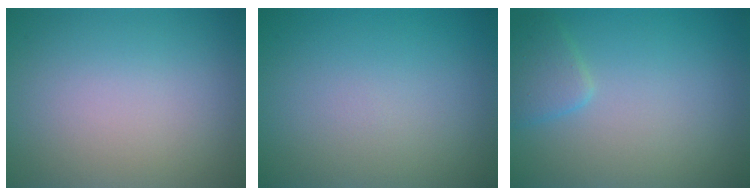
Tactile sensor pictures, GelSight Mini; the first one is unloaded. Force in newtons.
{"total": 0.0}
{"total": 1.9, "press": 1.9, "slide": 0.1}